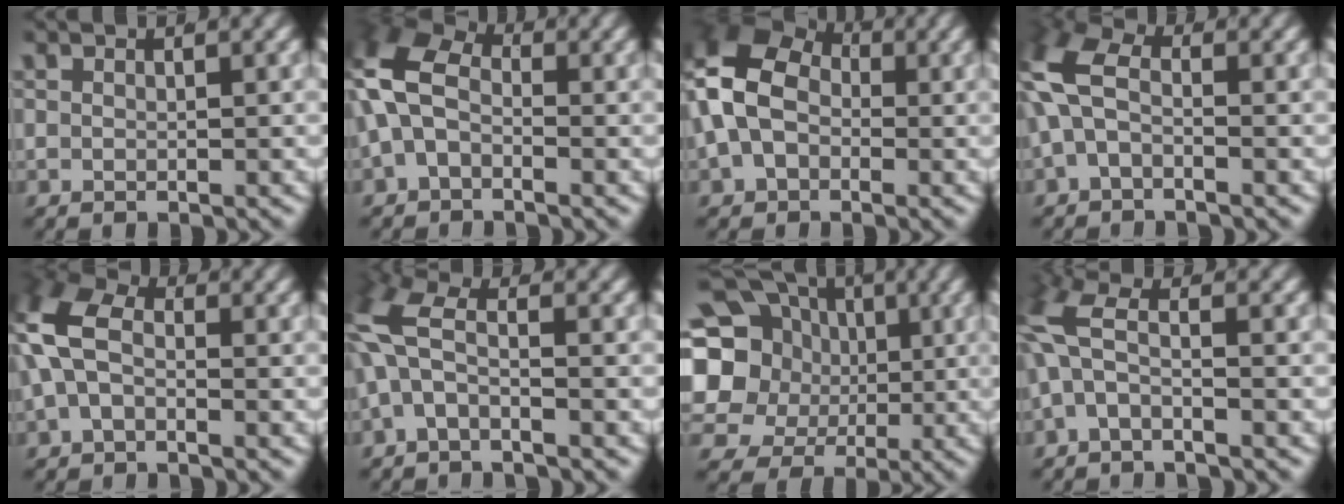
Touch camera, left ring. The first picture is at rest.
{"total": 7.4, "force": [1.1, 5.6, 4.7], "torque": [-0.113, -0.006, 0.010]}
{"total": 10.5, "force": [1.3, 8.4, 6.1], "torque": [-0.150, -0.017, 0.023]}
{"total": 4.7, "force": [0.6, 3.1, 3.5], "torque": [-0.094, -0.004, 0.011]}
{"total": 5.8, "force": [0.8, 4.1, 4.0], "torque": [-0.100, 0.004, 0.008]}
{"total": 3.8, "force": [0.2, 2.4, 3.0], "torque": [-0.092, -0.018, 0.012]}
{"total": 16.6, "force": [4.0, 13.9, 8.1], "torque": [-0.173, -0.017, 0.056]}
{"total": 3.2, "force": [0.1, 1.9, 2.6], "torque": [-0.080, -0.018, 0.008]}